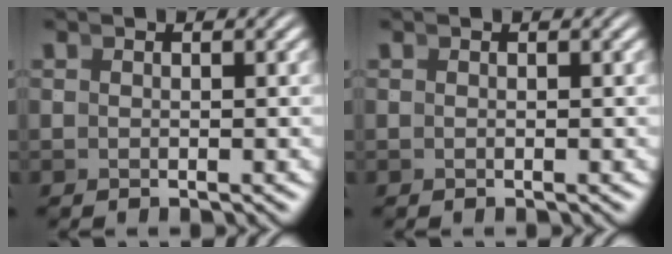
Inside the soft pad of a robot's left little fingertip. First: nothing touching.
{"total": 0.0}